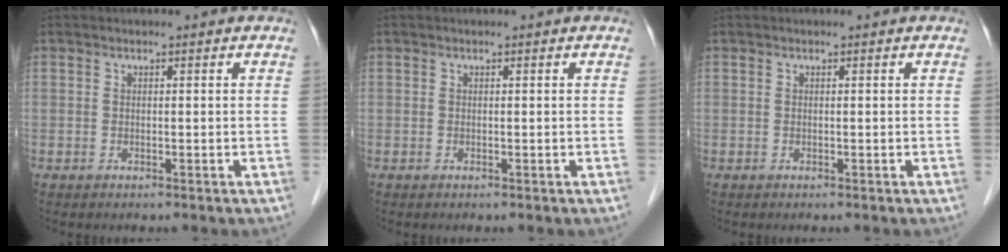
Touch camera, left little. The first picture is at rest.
{"total": 0.0}
{"total": 0.0}